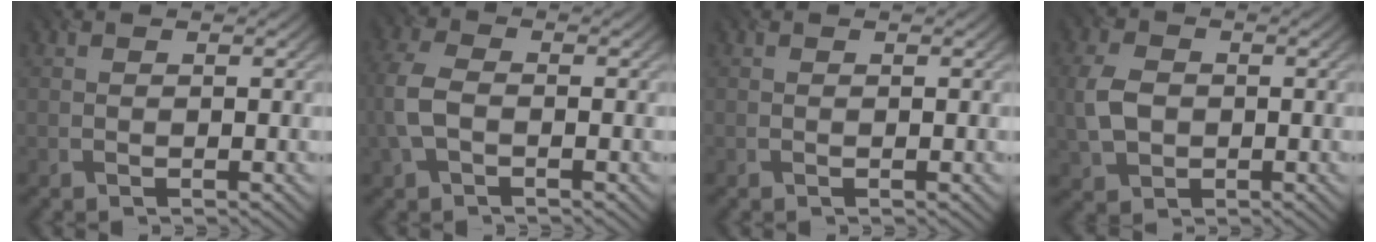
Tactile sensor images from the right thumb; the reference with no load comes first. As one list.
[{"total": 5.0, "force": [-0.9, 3.0, 3.9], "torque": [-0.116, 0.004, -0.024]}, {"total": 0.0}, {"total": 5.4, "force": [-0.3, 3.9, 3.7], "torque": [-0.099, 0.001, -0.008]}]